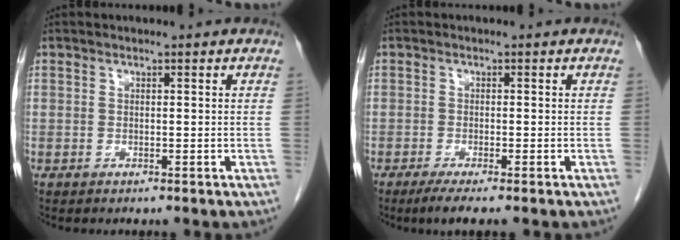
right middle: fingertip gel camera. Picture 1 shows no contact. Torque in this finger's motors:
{"motor_torque": [0.10, -0.05, 0.02, 0.03]}